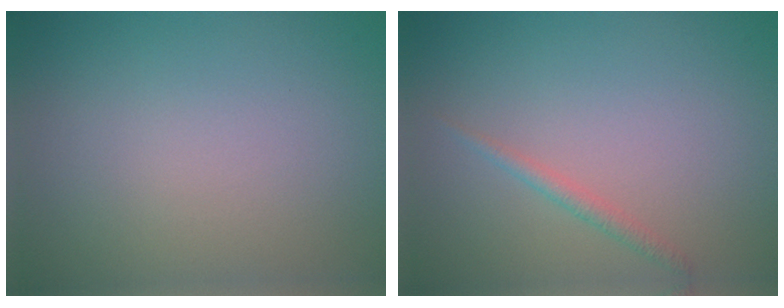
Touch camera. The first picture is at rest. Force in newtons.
{"total": 1.2, "press": 1.2, "slide": 0.0}